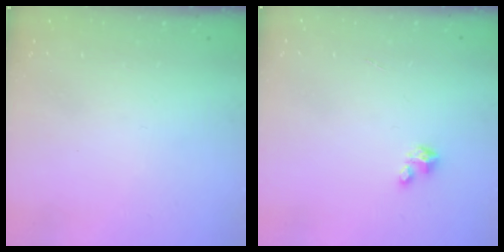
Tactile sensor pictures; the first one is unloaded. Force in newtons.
{"total": 1.7, "press": 1.6, "slide": 0.1}